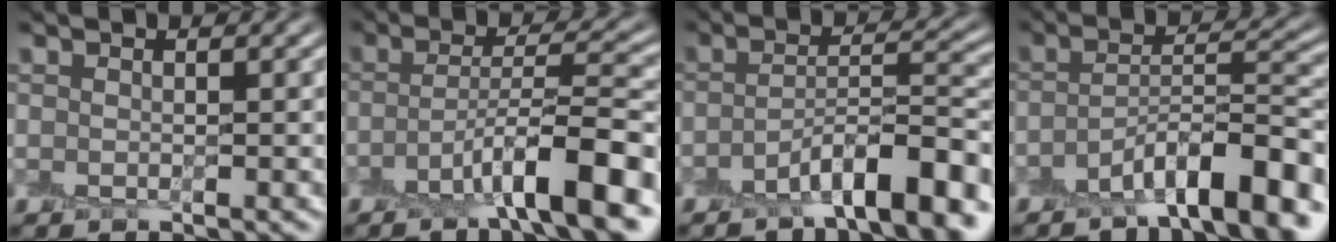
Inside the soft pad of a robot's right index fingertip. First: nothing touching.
{"total": 7.9, "force": [-3.7, 1.6, 6.8], "torque": [-0.105, 0.014, -0.068]}
{"total": 7.4, "force": [-4.3, 1.7, 5.8], "torque": [-0.084, 0.013, -0.072]}
{"total": 8.2, "force": [-4.9, 1.9, 6.3], "torque": [-0.092, 0.012, -0.084]}